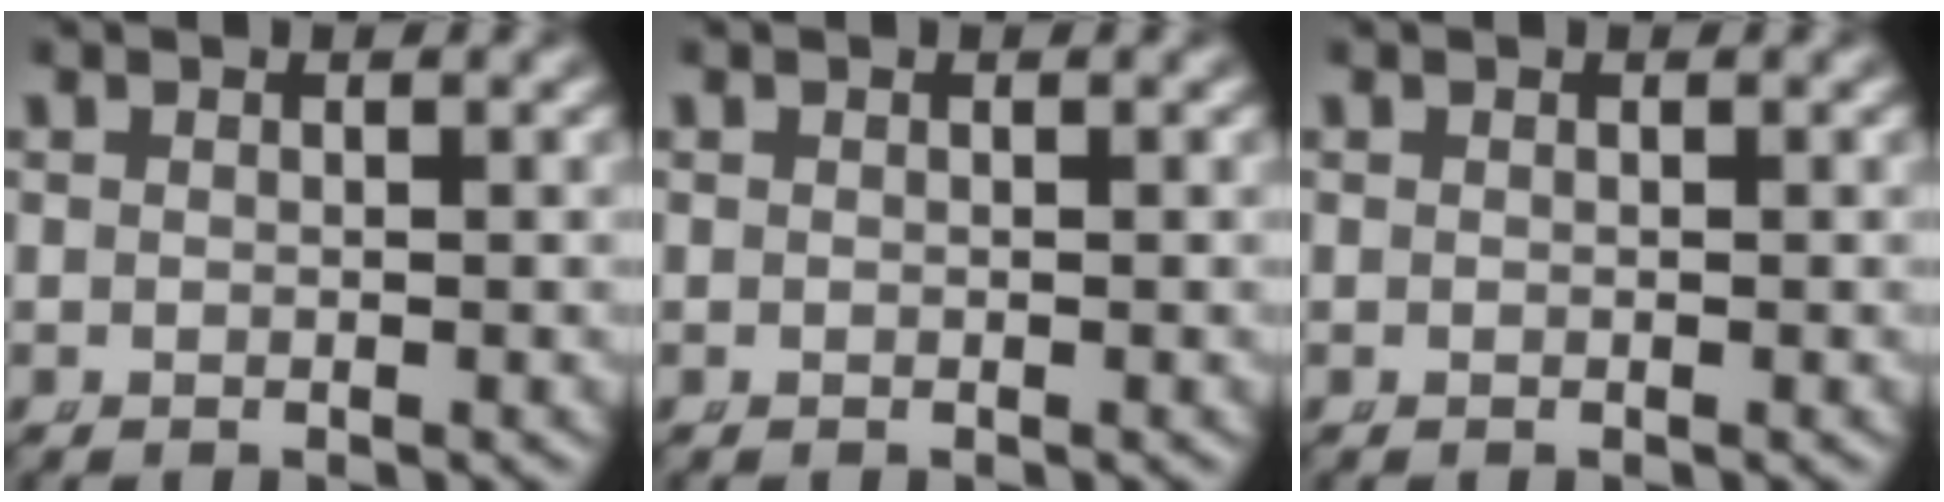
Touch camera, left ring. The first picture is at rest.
{"total": 0.0}
{"total": 0.0}